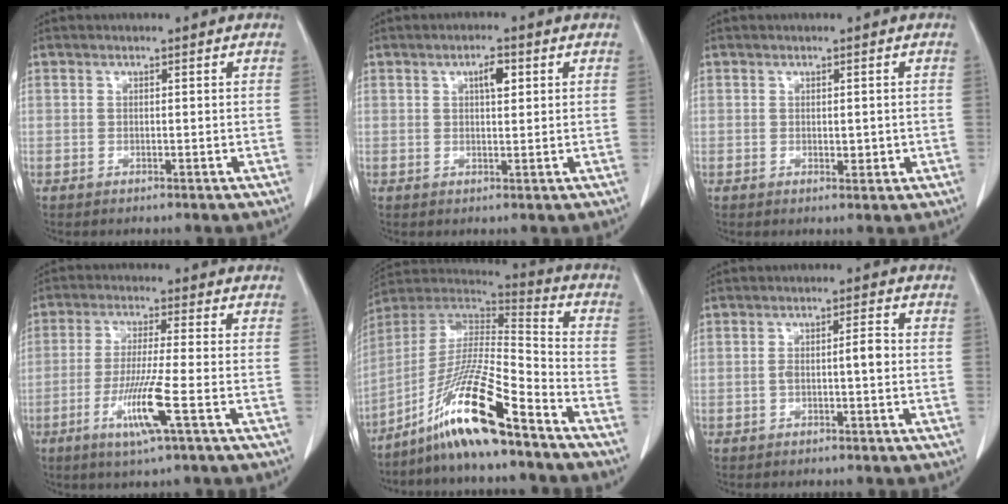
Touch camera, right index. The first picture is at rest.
{"total": 3.1, "force": [1.3, 1.0, 2.7], "torque": [-0.043, 0.001, 0.020]}
{"total": 1.8, "force": [0.0, 1.0, 1.5], "torque": [-0.019, -0.004, 0.004]}
{"total": 8.5, "force": [-3.2, -0.6, 7.8], "torque": [-0.154, -0.020, -0.063]}
{"total": 16.6, "force": [-11.4, 0.8, 12.1], "torque": [-0.241, -0.010, -0.212]}
{"total": 3.6, "force": [-0.3, 0.7, 3.6], "torque": [-0.066, 0.012, -0.002]}